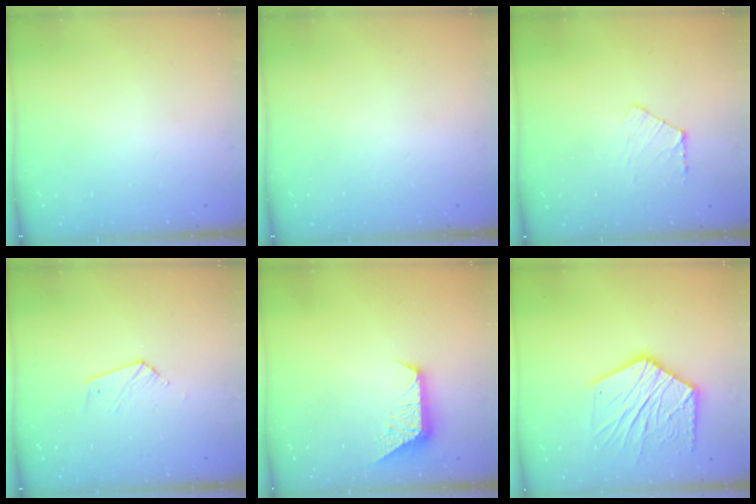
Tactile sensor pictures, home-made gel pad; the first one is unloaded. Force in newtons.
{"total": 0.0}
{"total": 4.6, "press": 4.6, "slide": 0.5}
{"total": 4.0, "press": 4.0, "slide": 0.4}
{"total": 8.1, "press": 8.1, "slide": 0.7}
{"total": 17.0, "press": 17.0, "slide": 1.5}